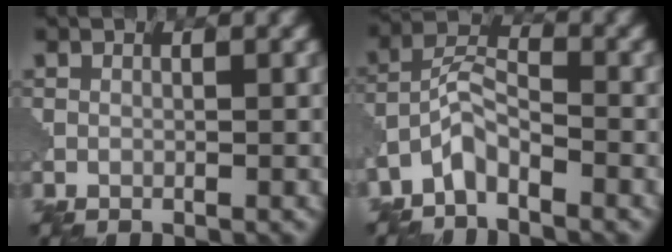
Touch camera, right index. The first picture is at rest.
{"total": 3.3, "force": [-2.6, 1.1, 1.8], "torque": [-0.038, 0.015, -0.062]}